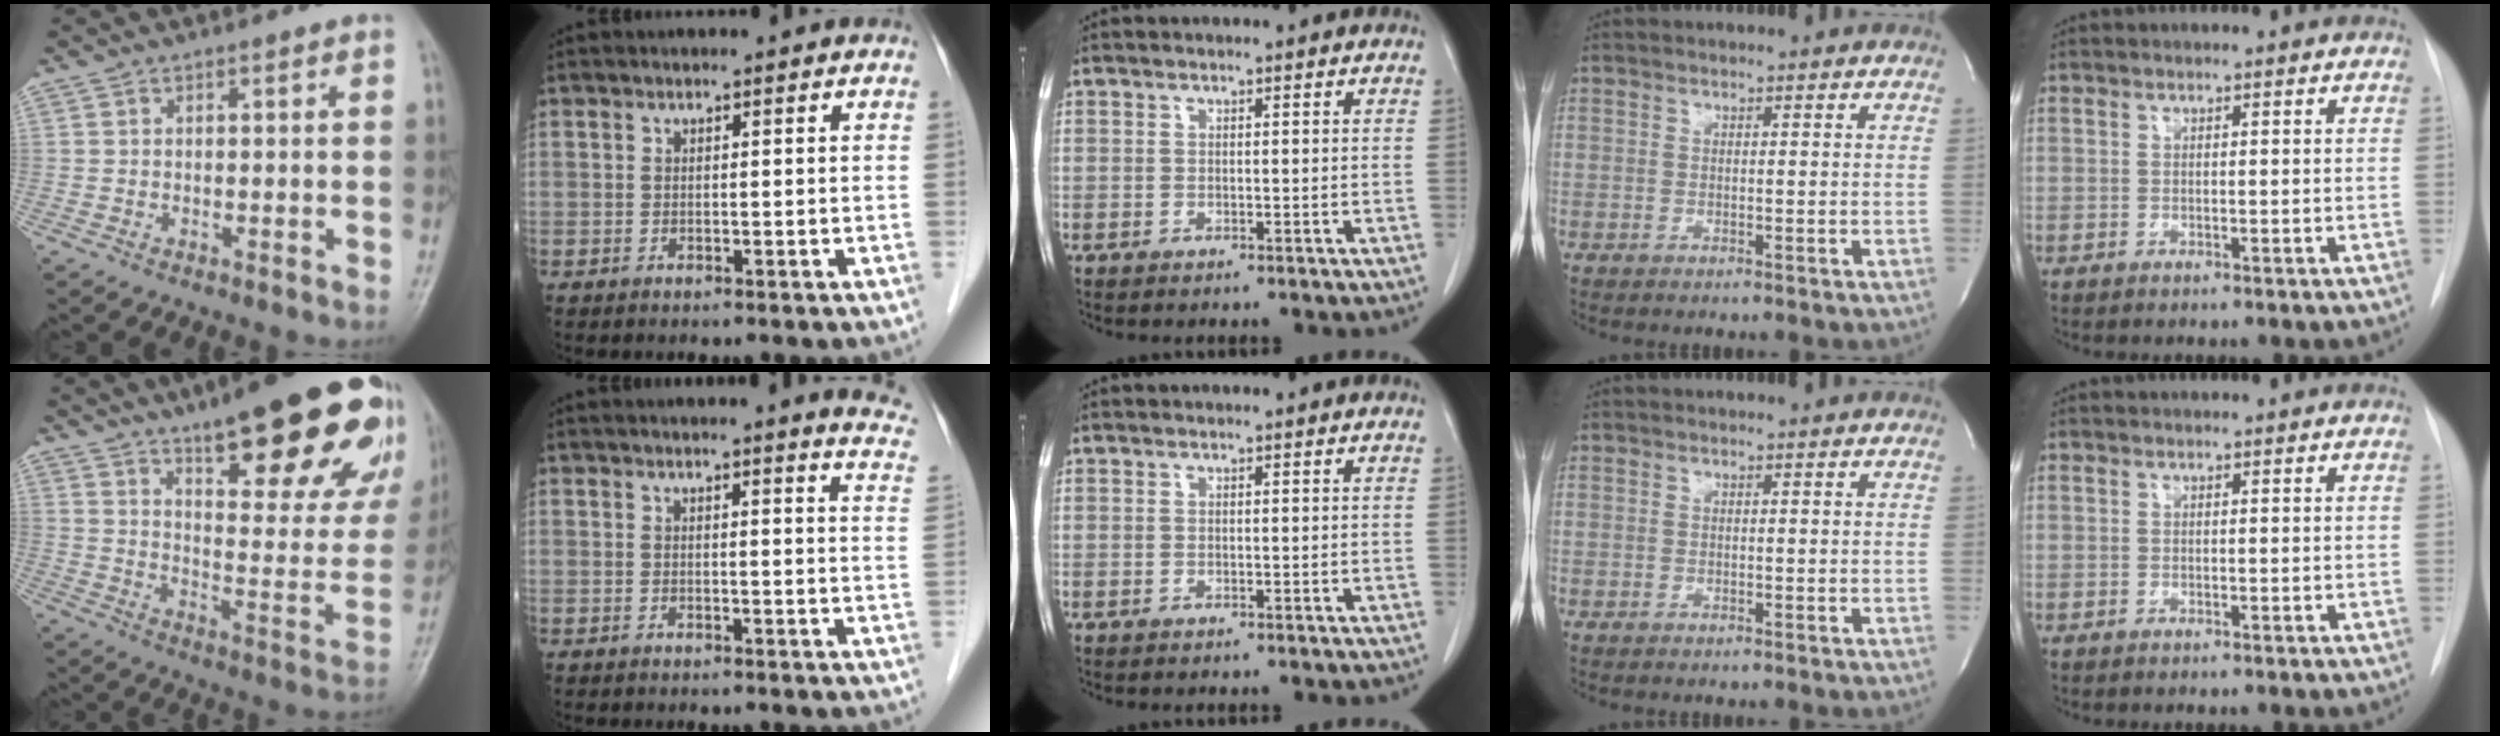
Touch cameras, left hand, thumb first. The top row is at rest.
{"thumb": {"total": 28.5, "force": [17.0, 8.3, 21.2], "torque": [-0.244, -0.056, 0.241]}, "index": {"total": 9.1, "force": [8.3, 0.2, 3.7], "torque": [-0.024, -0.045, 0.060]}}